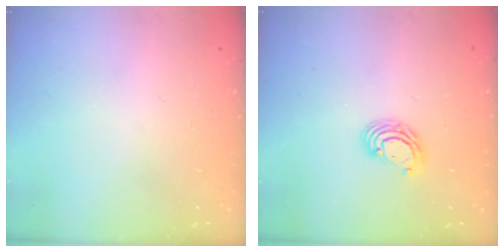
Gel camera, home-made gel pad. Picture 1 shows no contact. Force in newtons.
{"total": 5.6, "press": 5.6, "slide": 0.3}